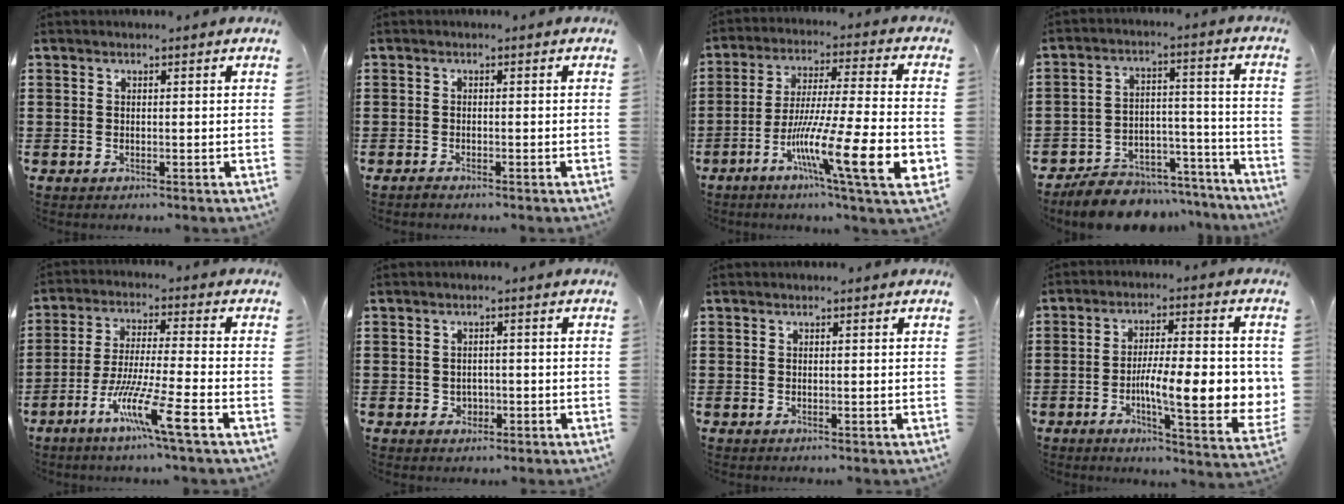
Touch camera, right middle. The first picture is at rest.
{"total": 0.6, "force": [-0.6, 0.0, 0.2], "torque": [-0.007, -0.005, -0.010]}
{"total": 16.6, "force": [-6.9, 2.0, 14.9], "torque": [-0.279, -0.011, -0.116]}
{"total": 8.0, "force": [-7.5, 2.4, 1.3], "torque": [-0.010, 0.035, -0.142]}
{"total": 9.9, "force": [-5.8, 0.2, 8.0], "torque": [-0.154, -0.007, -0.111]}
{"total": 1.4, "force": [-0.4, 1.3, 0.5], "torque": [-0.015, 0.000, -0.010]}
{"total": 0.0}
{"total": 11.9, "force": [-2.1, 2.9, 11.3], "torque": [-0.183, -0.010, -0.035]}